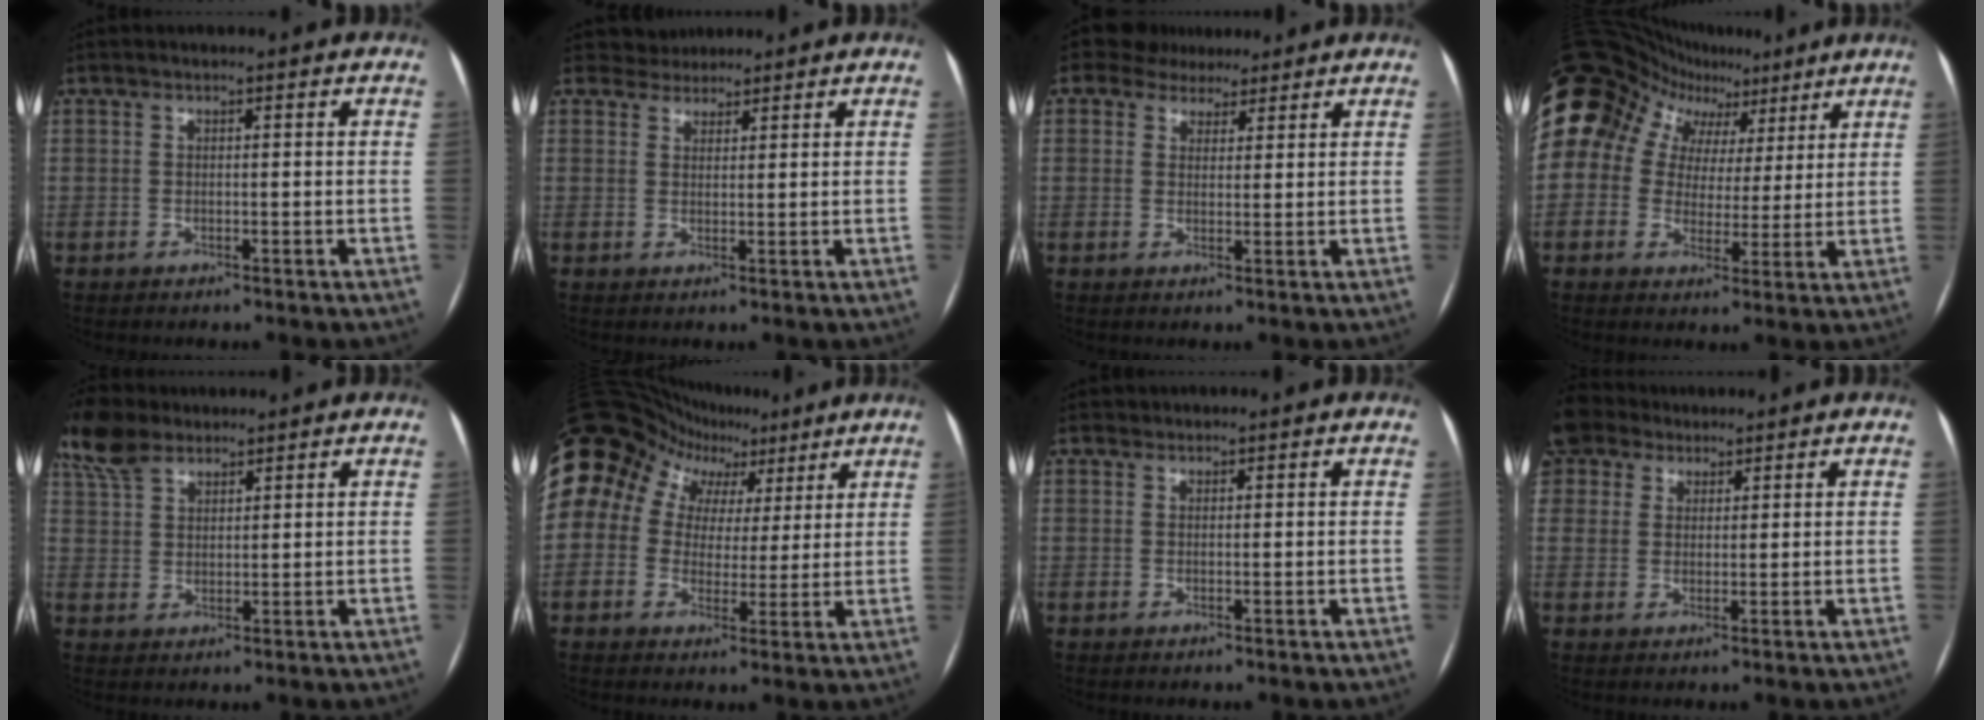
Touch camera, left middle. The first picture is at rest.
{"total": 2.8, "force": [2.6, 1.1, -0.3], "torque": [0.004, 0.015, 0.043]}
{"total": 6.0, "force": [4.8, 3.5, 1.1], "torque": [-0.016, 0.021, 0.072]}
{"total": 24.6, "force": [12.2, 18.8, 10.1], "torque": [-0.266, 0.109, 0.209]}
{"total": 8.0, "force": [6.3, 3.4, 3.5], "torque": [-0.085, 0.028, 0.129]}
{"total": 23.1, "force": [10.9, 18.3, 8.8], "torque": [-0.240, 0.111, 0.187]}
{"total": 0.6, "force": [0.5, 0.3, -0.1], "torque": [0.000, 0.003, 0.009]}
{"total": 6.6, "force": [5.2, 4.0, 0.5], "torque": [-0.015, 0.026, 0.104]}